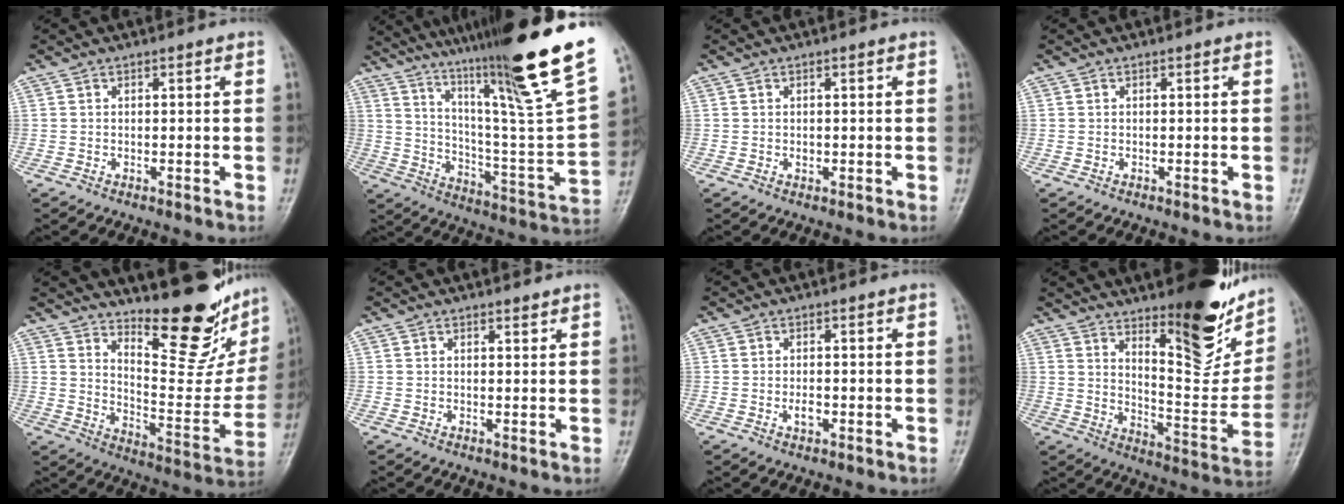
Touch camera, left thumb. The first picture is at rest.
{"total": 31.0, "force": [20.9, 2.0, 22.7], "torque": [-0.343, -0.111, 0.323]}
{"total": 0.7, "force": [0.0, 0.6, 0.5], "torque": [-0.004, 0.000, 0.001]}
{"total": 0.0}
{"total": 21.1, "force": [16.3, 6.2, 12.0], "torque": [-0.126, -0.134, 0.235]}
{"total": 0.9, "force": [0.8, 0.2, 0.3], "torque": [-0.005, -0.007, 0.013]}
{"total": 1.8, "force": [-0.5, 1.1, 1.4], "torque": [-0.022, 0.000, -0.009]}
{"total": 21.3, "force": [13.2, 6.8, 15.2], "torque": [-0.160, -0.091, 0.200]}